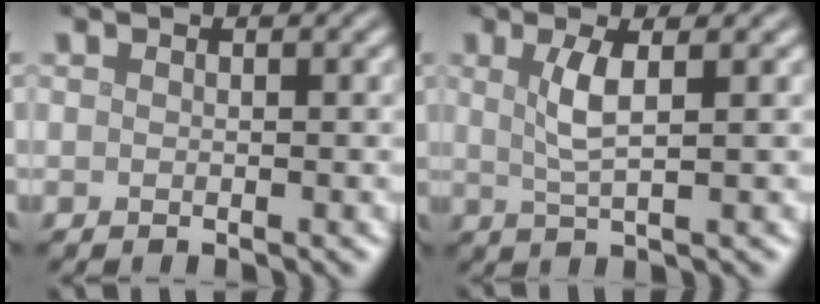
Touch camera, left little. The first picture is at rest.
{"total": 3.0, "force": [0.8, 0.7, 2.8], "torque": [-0.057, -0.002, 0.017]}